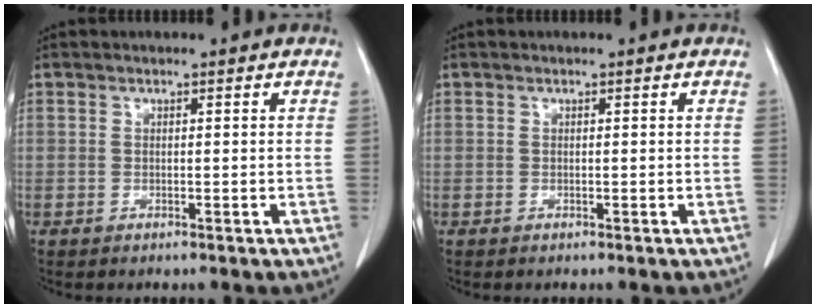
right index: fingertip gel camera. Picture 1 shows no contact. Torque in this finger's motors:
{"motor_torque": [-0.02, -0.01, 0.00, 0.00]}